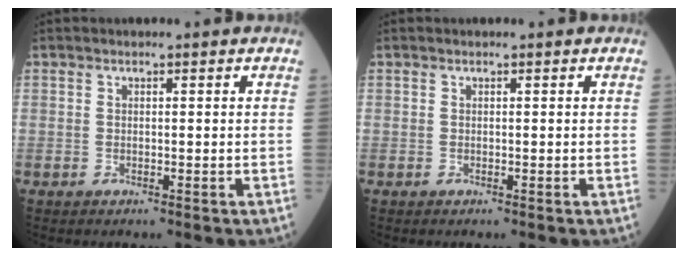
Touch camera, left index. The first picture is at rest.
{"total": 0.0}